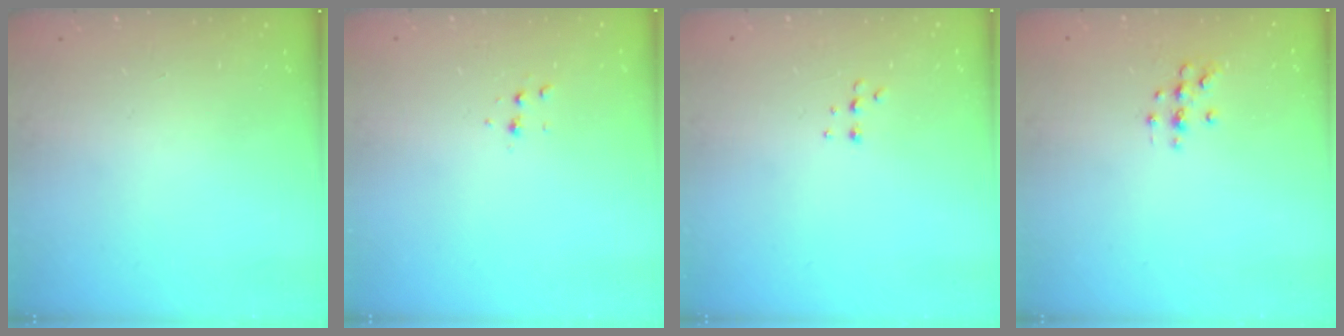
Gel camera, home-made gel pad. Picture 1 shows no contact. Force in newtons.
{"total": 3.8, "press": 3.7, "slide": 1.1}
{"total": 4.0, "press": 4.0, "slide": 0.8}
{"total": 5.4, "press": 5.2, "slide": 1.6}